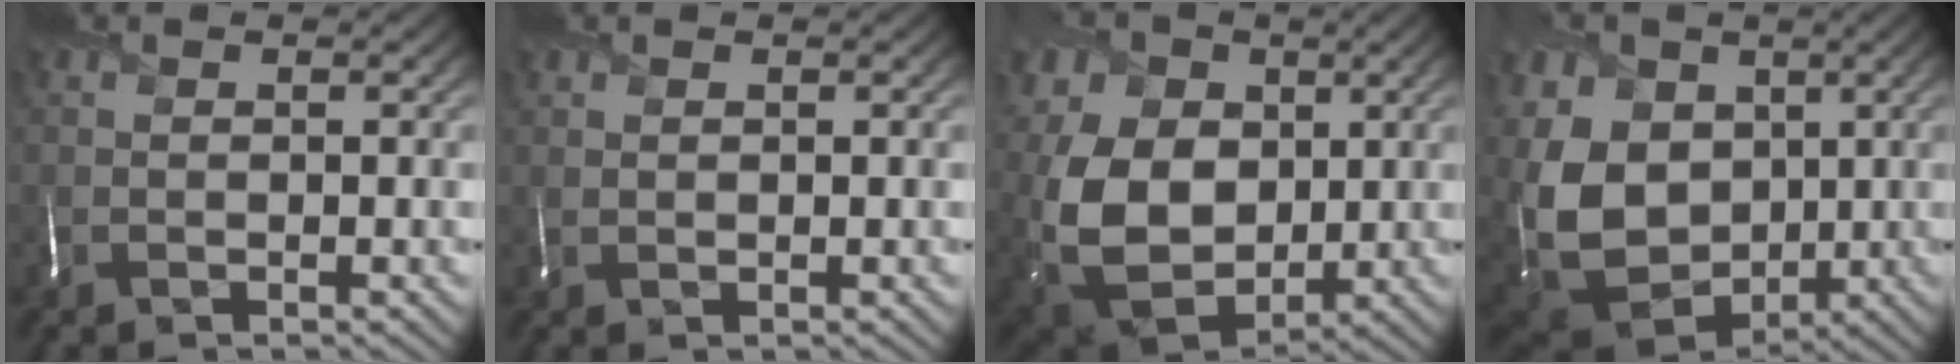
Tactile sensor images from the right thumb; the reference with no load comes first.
{"total": 1.0, "force": [0.9, 0.4, 0.2], "torque": [-0.003, 0.001, 0.022]}
{"total": 14.3, "force": [2.3, 10.6, 9.4], "torque": [-0.229, -0.004, 0.055]}
{"total": 15.8, "force": [2.4, 12.3, 9.7], "torque": [-0.266, 0.006, 0.060]}